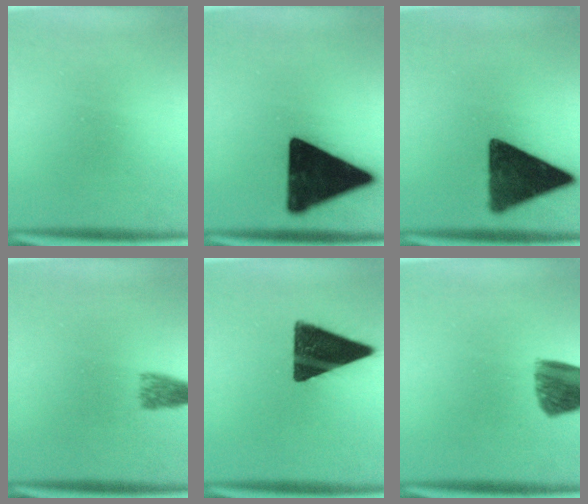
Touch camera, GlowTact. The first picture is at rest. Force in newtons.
{"total": 19.9}
{"total": 13.9}
{"total": 2.7}
{"total": 14.6}
{"total": 8.6}